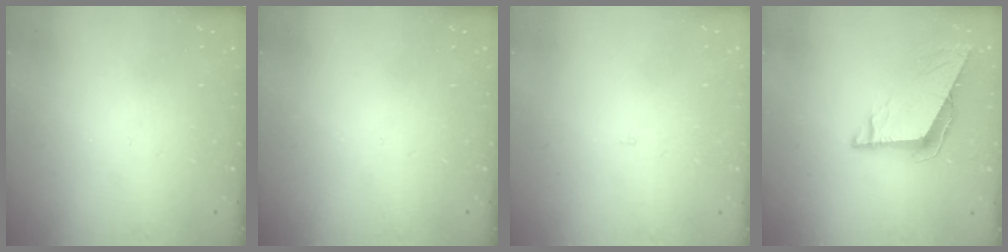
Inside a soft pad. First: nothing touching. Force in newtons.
{"total": 0.0}
{"total": 1.8, "press": 1.8, "slide": 0.1}
{"total": 9.7, "press": 9.7, "slide": 1.2}